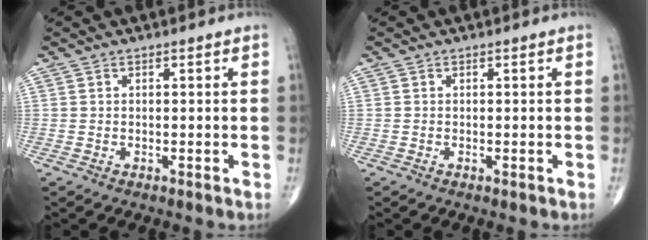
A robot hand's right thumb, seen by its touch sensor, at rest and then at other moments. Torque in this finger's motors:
{"motor_torque": [1.63, 1.43, -0.10, -0.16, -0.01]}